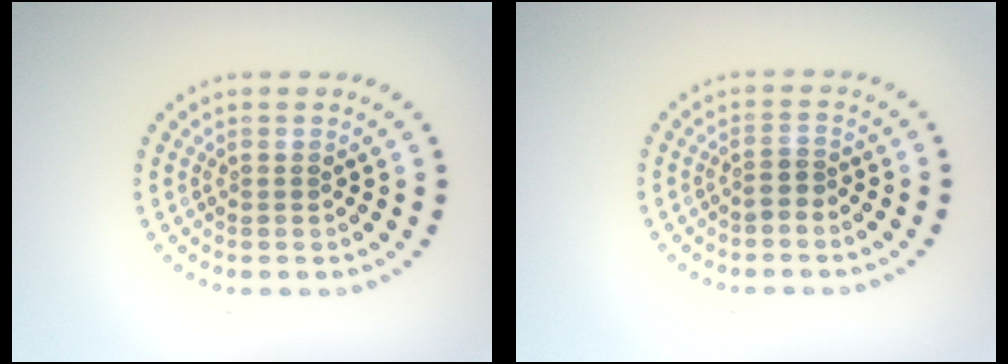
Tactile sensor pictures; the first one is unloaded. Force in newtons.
{"total": 0.9, "press": 0.7, "slide": 0.6}